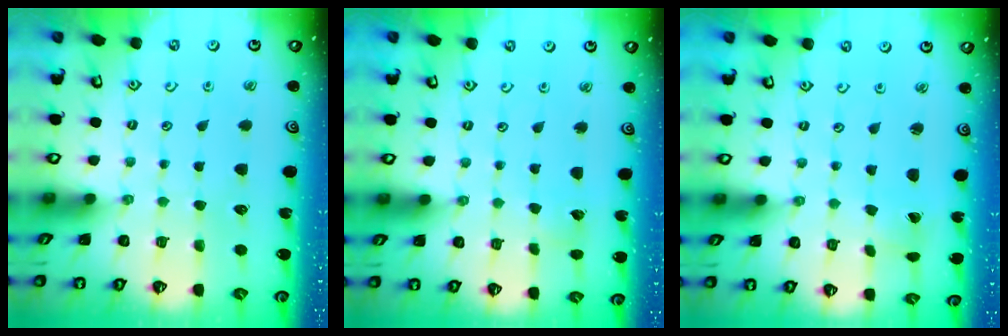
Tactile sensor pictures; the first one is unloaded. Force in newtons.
{"total": 2.8, "press": 2.8, "slide": 0.3}
{"total": 1.0, "press": 1.0, "slide": 0.1}